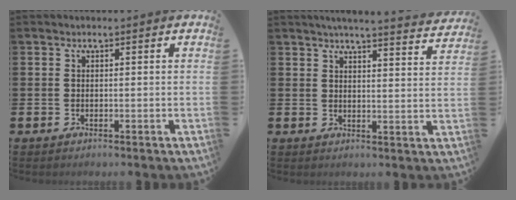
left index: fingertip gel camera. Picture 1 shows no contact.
{"total": 4.7, "force": [4.5, -0.6, 1.2], "torque": [-0.026, -0.029, 0.076]}